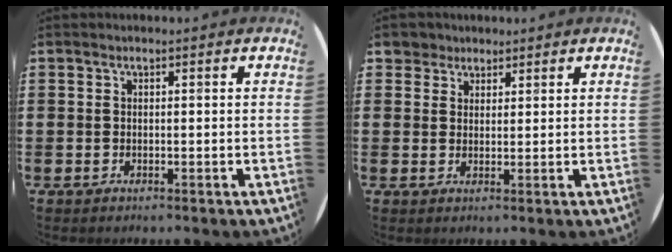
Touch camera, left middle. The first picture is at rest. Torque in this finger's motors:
{"motor_torque": [-0.21, -0.16, -0.02, -0.01]}